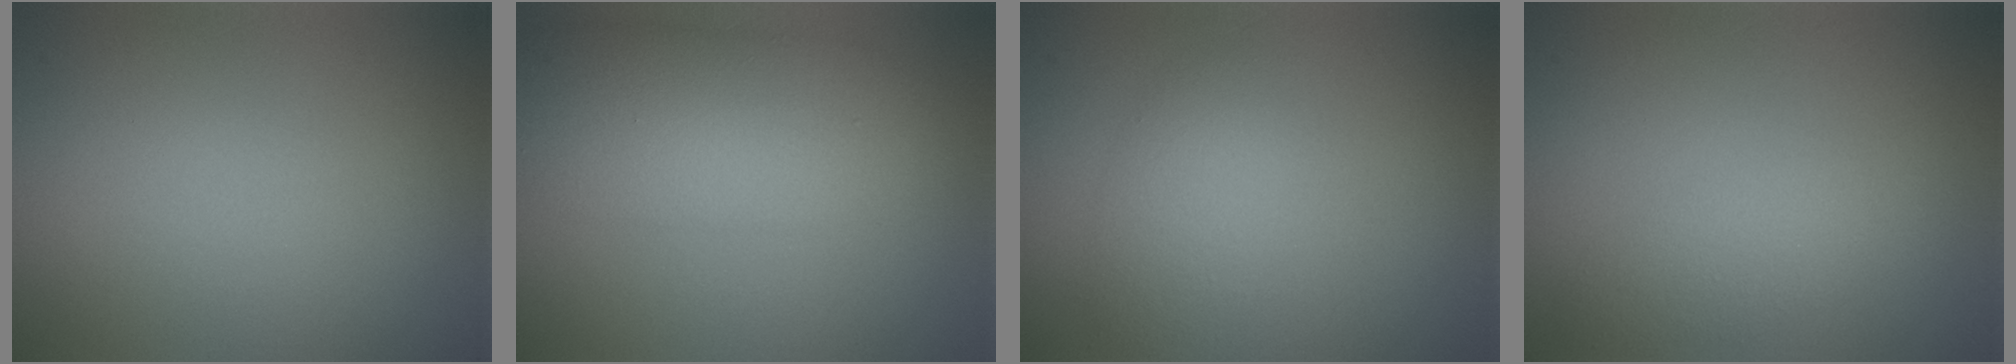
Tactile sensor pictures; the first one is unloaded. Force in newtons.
{"total": 7.2, "press": 7.2, "slide": 0.3}
{"total": 2.4, "press": 2.4, "slide": 0.1}
{"total": 2.5, "press": 2.5, "slide": 0.1}